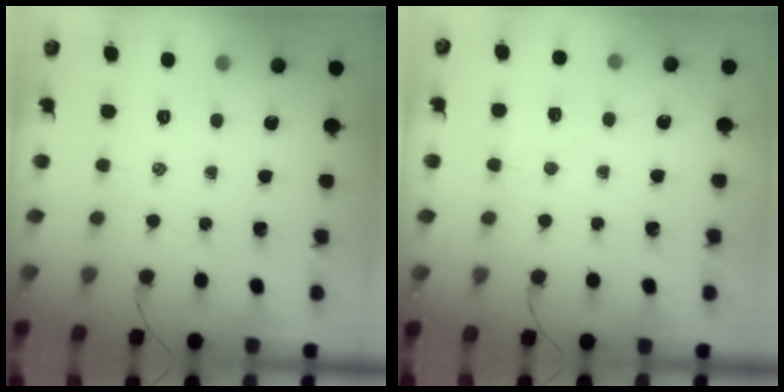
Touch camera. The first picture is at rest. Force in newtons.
{"total": 3.9, "press": 3.8, "slide": 0.8}